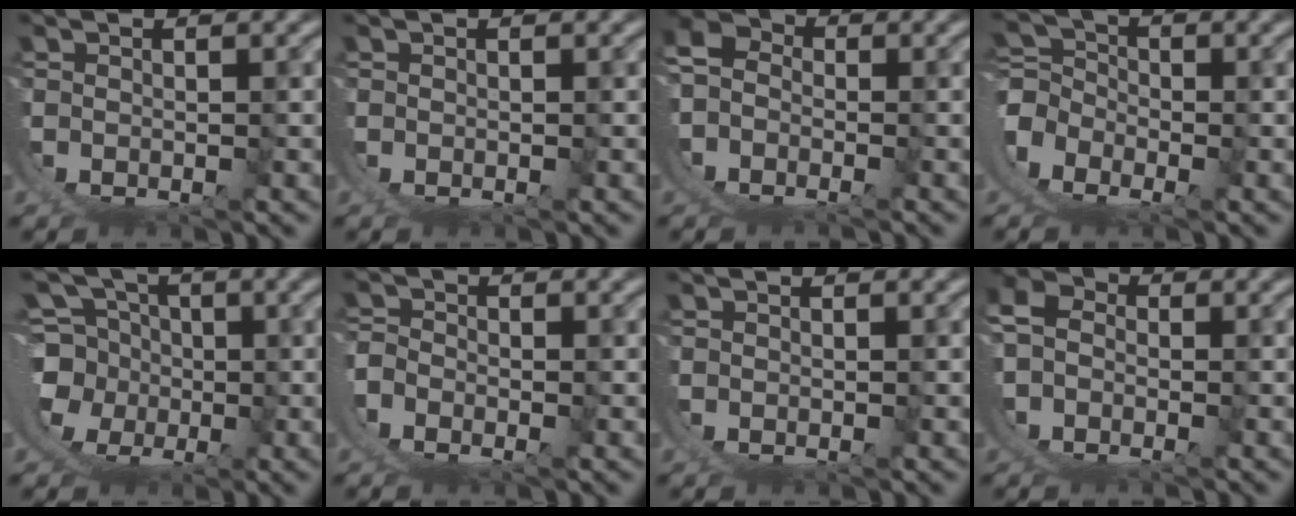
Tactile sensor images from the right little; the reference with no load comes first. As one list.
[{"total": 0.0}, {"total": 9.3, "force": [0.1, 8.3, 4.2], "torque": [-0.091, -0.001, -0.017]}, {"total": 7.7, "force": [-1.3, 6.8, 3.3], "torque": [-0.088, -0.025, -0.025]}, {"total": 10.6, "force": [-0.5, 9.8, 4.1], "torque": [-0.110, -0.034, -0.008]}, {"total": 3.3, "force": [-1.2, 2.9, 1.1], "torque": [-0.026, -0.009, -0.025]}, {"total": 0.0}, {"total": 8.4, "force": [0.1, 7.6, 3.5], "torque": [-0.070, 0.006, -0.022]}]